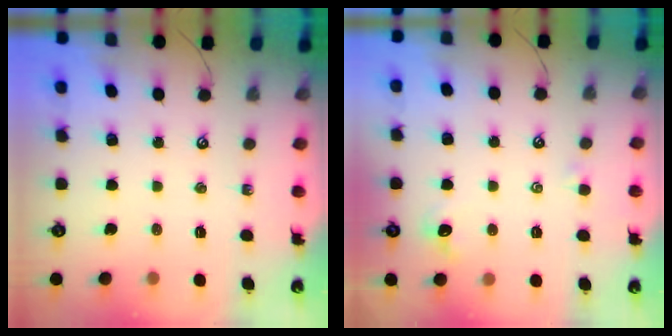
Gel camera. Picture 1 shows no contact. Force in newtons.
{"total": 0.6, "press": 0.2, "slide": 0.6}